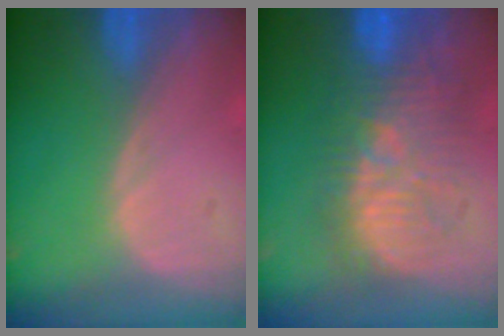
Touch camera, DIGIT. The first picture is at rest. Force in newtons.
{"total": 10.3, "press": 10.3, "slide": 0.3}